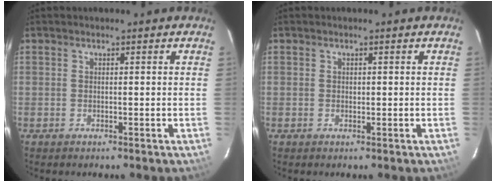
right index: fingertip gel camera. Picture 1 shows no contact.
{"total": 0.6, "force": [0.1, 0.4, 0.3], "torque": [-0.005, 0.002, 0.002]}